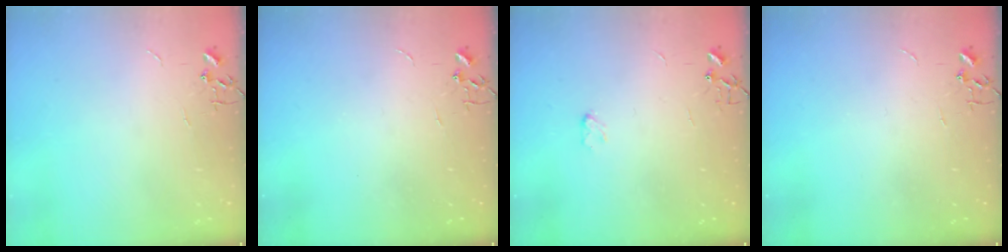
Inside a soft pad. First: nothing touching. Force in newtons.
{"total": 0.0}
{"total": 3.0, "press": 3.0, "slide": 0.5}
{"total": 0.0}